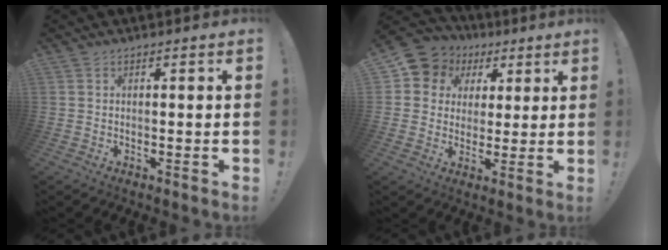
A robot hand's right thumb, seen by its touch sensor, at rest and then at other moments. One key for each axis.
{"total": 9.7, "fx": 3.8, "fy": 8.5, "fz": 2.6, "tx": -0.036, "ty": -0.024, "tz": 0.077}